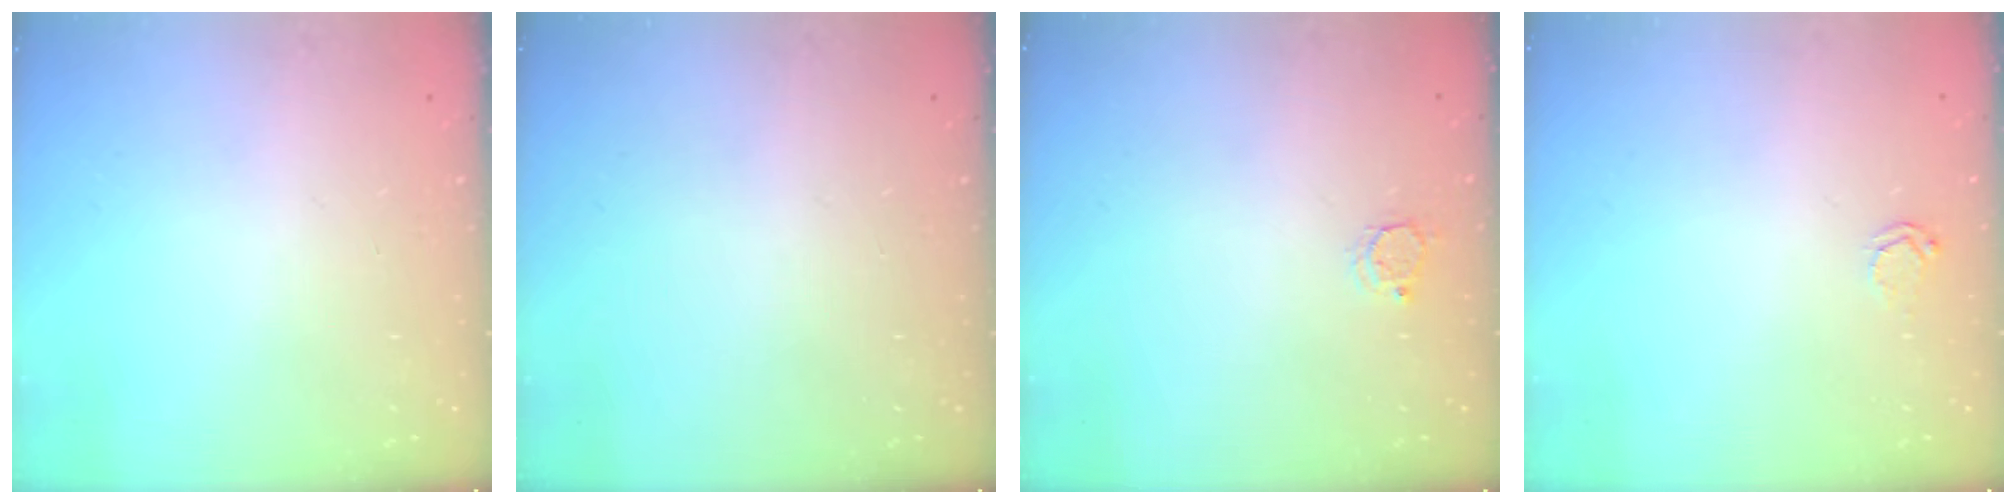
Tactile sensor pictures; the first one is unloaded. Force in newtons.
{"total": 0.0}
{"total": 2.9, "press": 2.8, "slide": 0.4}
{"total": 2.9, "press": 2.9, "slide": 0.3}